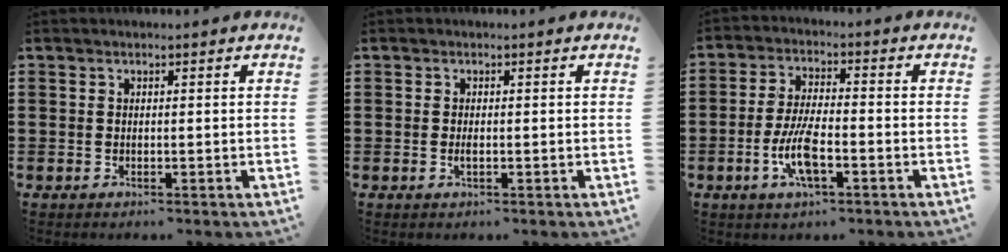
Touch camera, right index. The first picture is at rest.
{"total": 0.9, "force": [-0.2, 0.3, 0.9], "torque": [-0.016, -0.003, -0.003]}
{"total": 7.5, "force": [-2.8, 2.4, 6.6], "torque": [-0.148, -0.011, -0.056]}